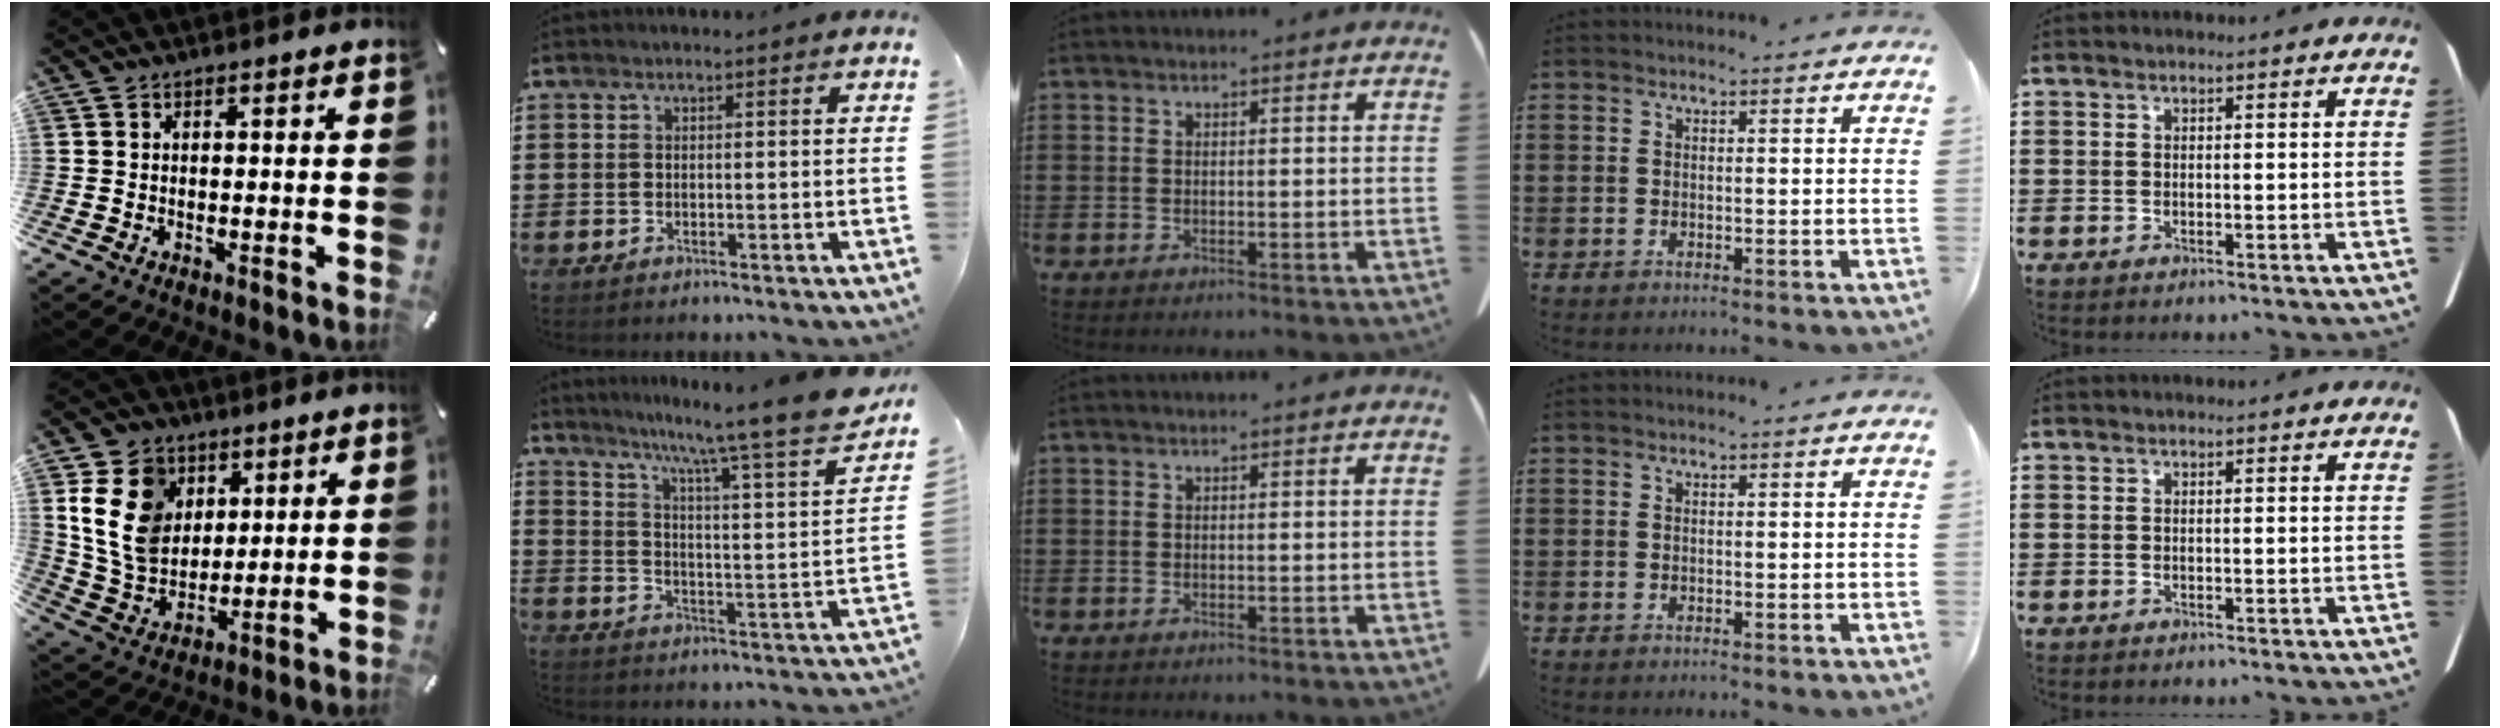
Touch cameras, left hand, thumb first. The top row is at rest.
{"thumb": {"total": 14.7, "force": [4.9, 11.9, 7.0], "torque": [-0.156, -0.010, 0.096]}, "index": {"total": 9.5, "force": [8.0, -1.0, 4.9], "torque": [-0.101, -0.076, 0.120]}}